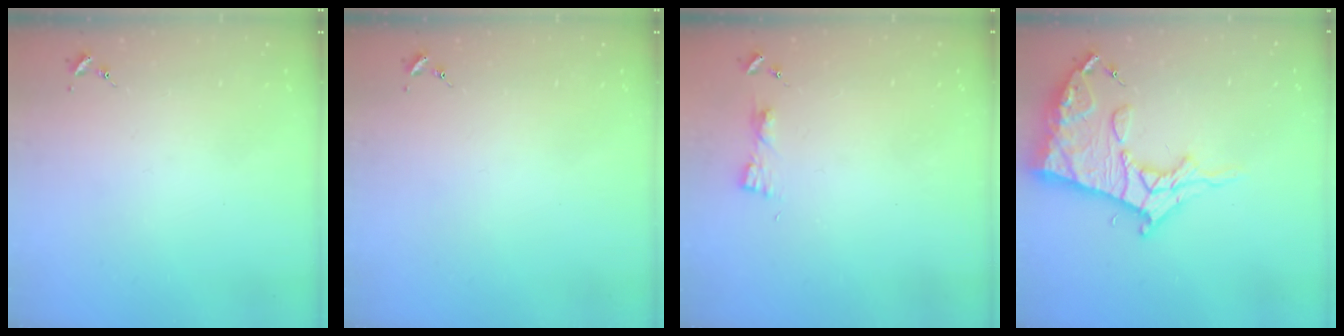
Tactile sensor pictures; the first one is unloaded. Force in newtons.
{"total": 0.0}
{"total": 4.0, "press": 3.9, "slide": 0.6}
{"total": 18.8, "press": 18.7, "slide": 2.0}